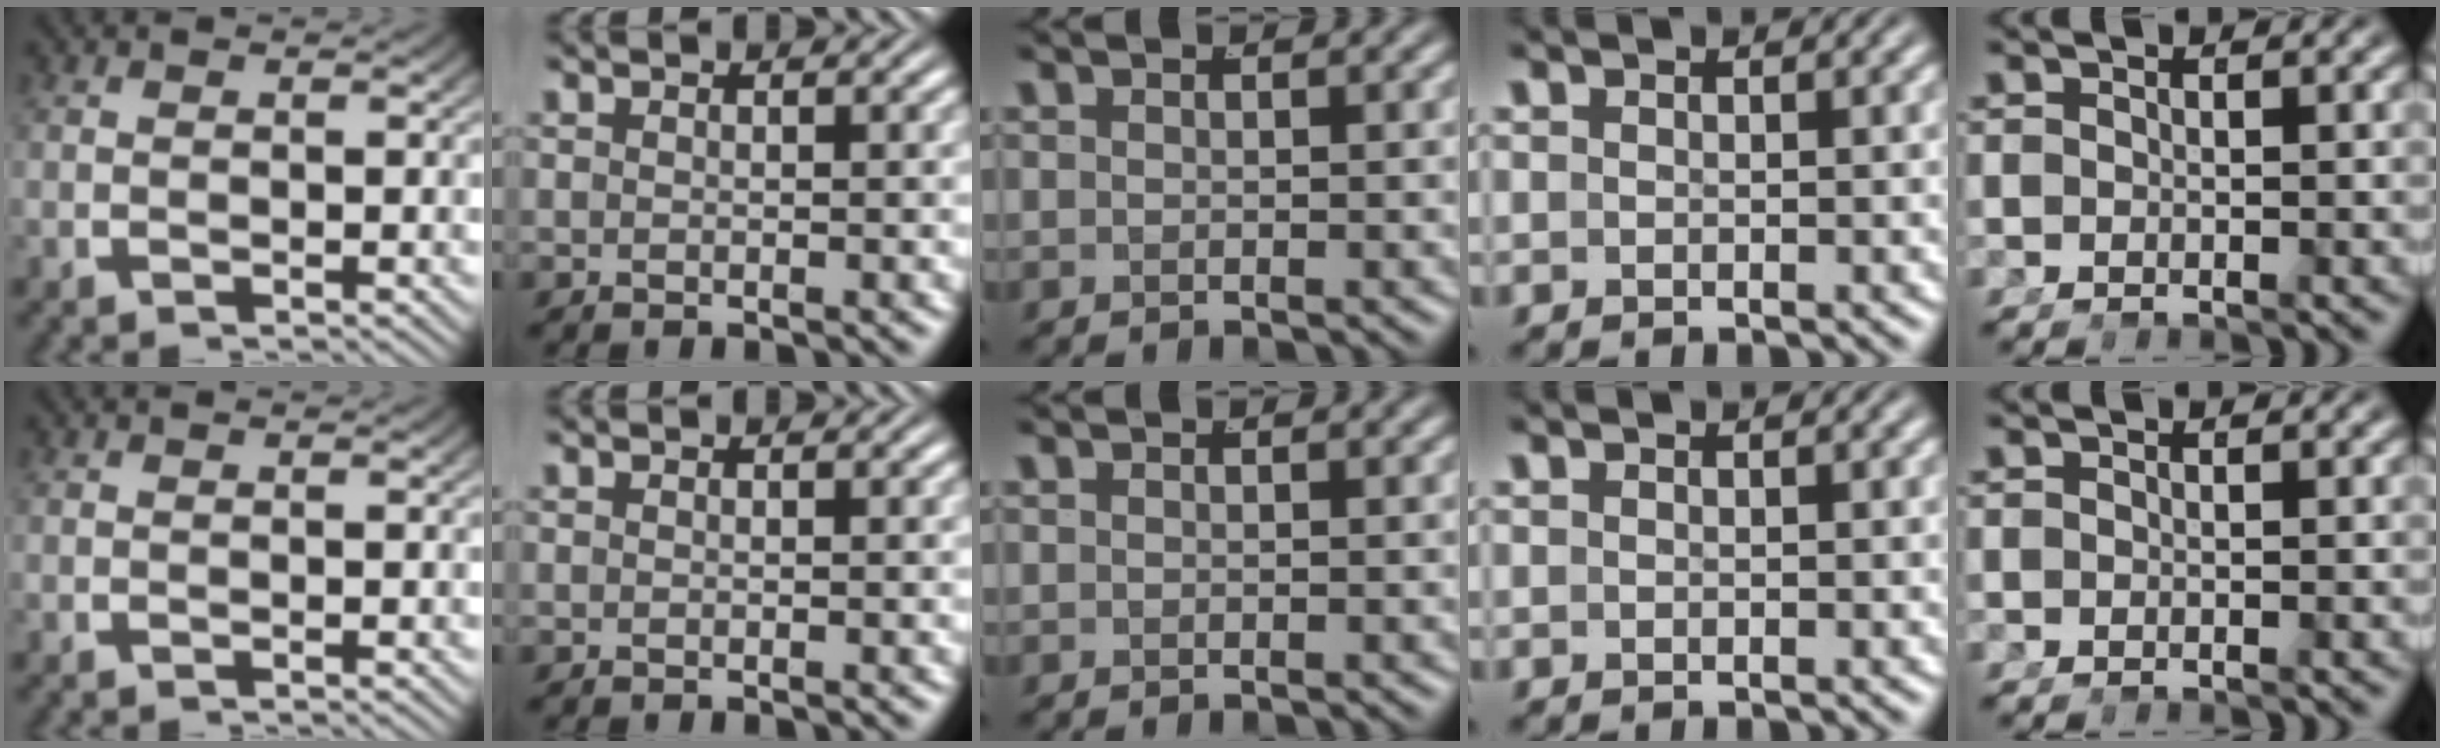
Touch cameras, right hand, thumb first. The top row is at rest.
{}